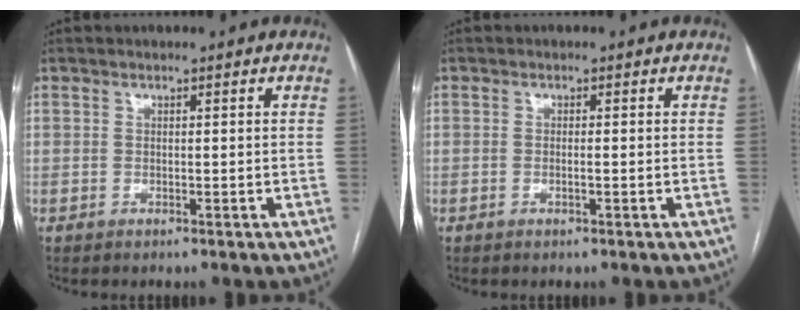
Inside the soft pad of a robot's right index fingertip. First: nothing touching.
{"total": 0.8, "force": [-0.3, 0.0, 0.7], "torque": [-0.015, 0.000, -0.004]}